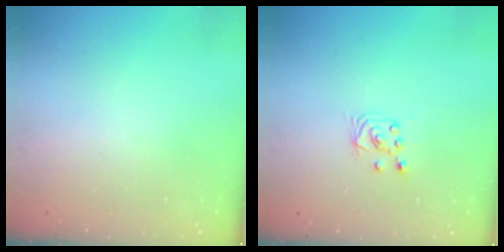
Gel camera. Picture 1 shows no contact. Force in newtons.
{"total": 3.4, "press": 3.4, "slide": 0.3}